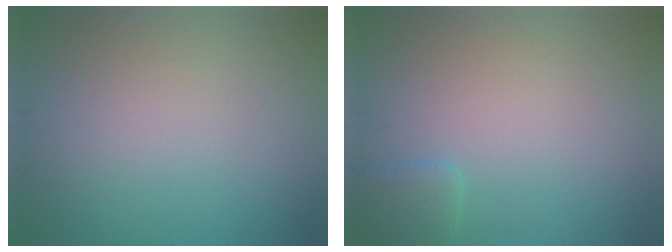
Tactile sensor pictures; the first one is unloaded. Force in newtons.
{"total": 1.5, "press": 1.5, "slide": 0.1}